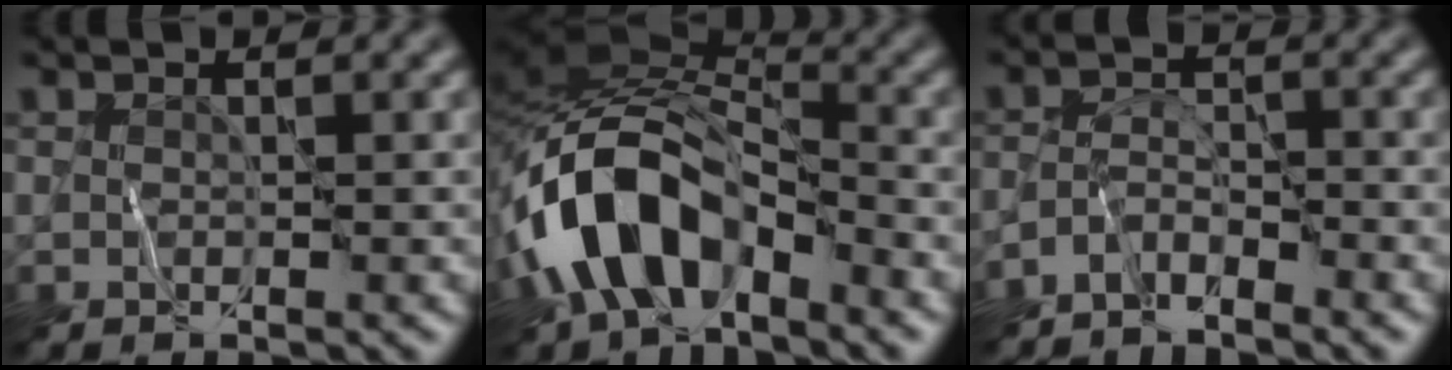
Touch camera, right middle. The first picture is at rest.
{"total": 10.4, "force": [-4.7, 6.1, 6.9], "torque": [-0.127, 0.003, -0.090]}
{"total": 2.5, "force": [-2.2, 0.6, 0.9], "torque": [-0.018, 0.005, -0.051]}